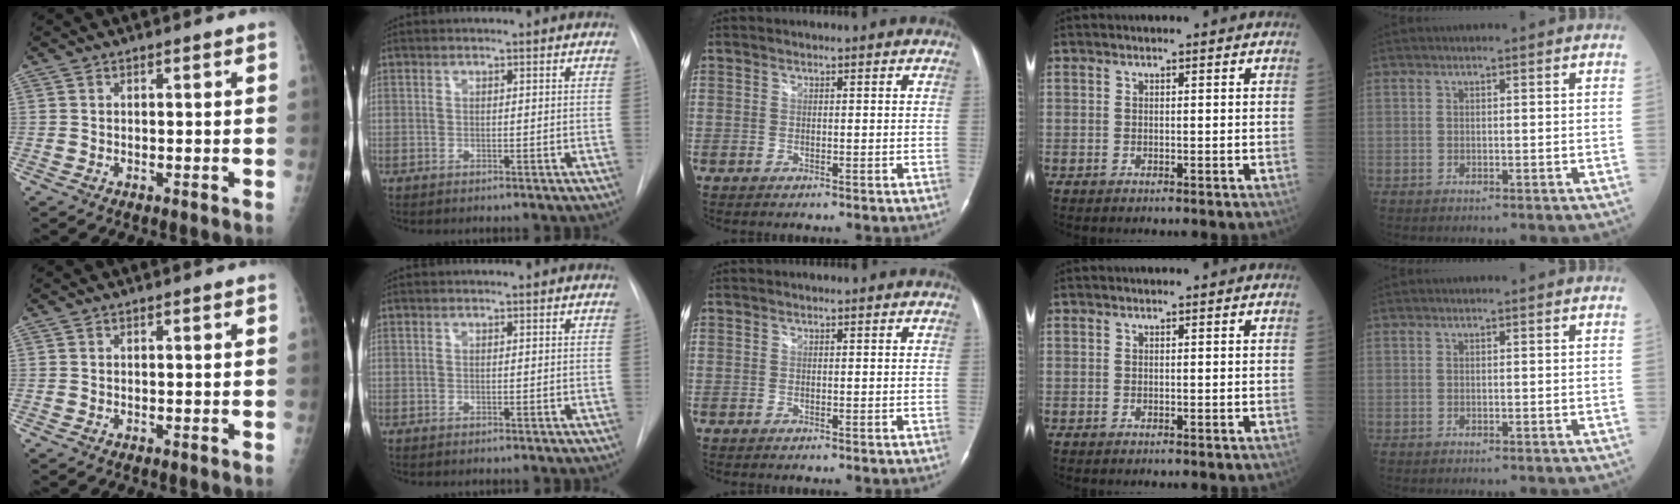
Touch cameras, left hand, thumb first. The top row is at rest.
{"index": {"total": 0.8, "force": [-0.8, -0.1, -0.1], "torque": [0.002, -0.006, -0.011]}}